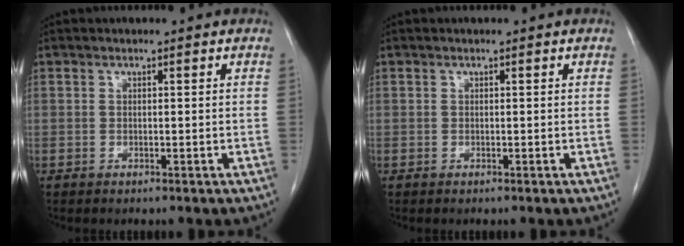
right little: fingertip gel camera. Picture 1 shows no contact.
{"total": 0.0}